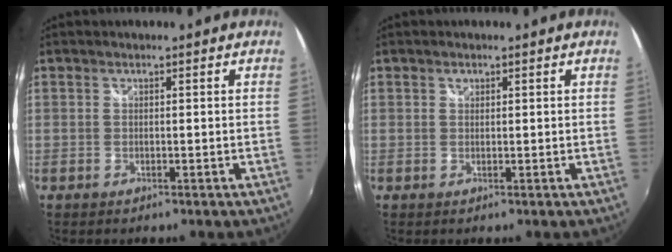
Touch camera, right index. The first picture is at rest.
{"total": 0.7, "force": [0.4, 0.6, 0.2], "torque": [-0.003, 0.002, 0.006]}